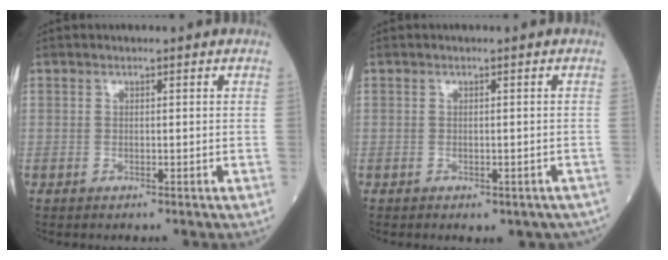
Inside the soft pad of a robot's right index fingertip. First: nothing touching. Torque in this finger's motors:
{"motor_torque": [0.38, -0.43, -0.03, -0.01]}